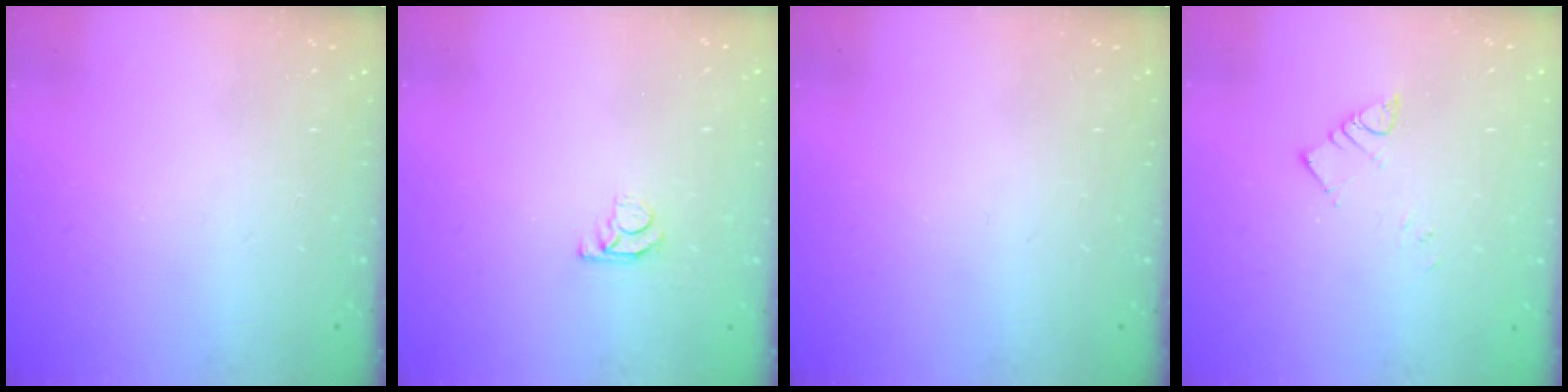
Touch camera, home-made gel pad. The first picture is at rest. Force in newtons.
{"total": 4.6, "press": 4.6, "slide": 0.3}
{"total": 0.0}
{"total": 4.4, "press": 4.4, "slide": 0.1}